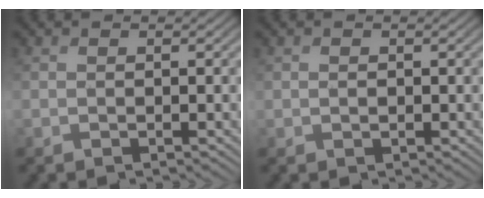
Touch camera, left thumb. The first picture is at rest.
{"total": 0.5, "force": [-0.1, 0.5, 0.0], "torque": [-0.001, -0.003, 0.000]}